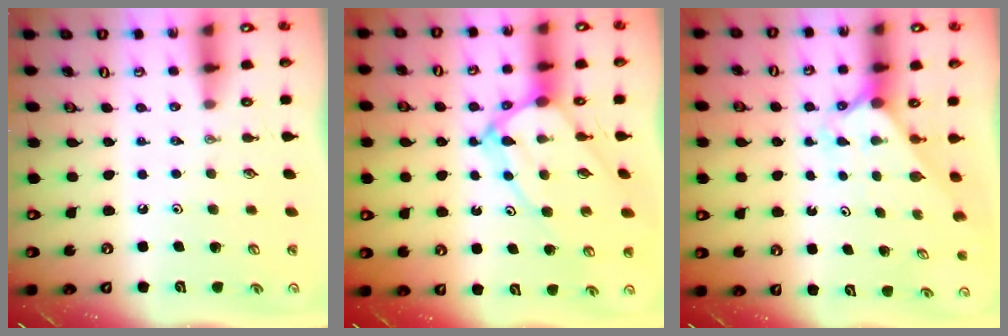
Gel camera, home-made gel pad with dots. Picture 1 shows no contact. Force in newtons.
{"total": 11.0, "press": 10.9, "slide": 1.1}
{"total": 1.8, "press": 1.8, "slide": 0.1}